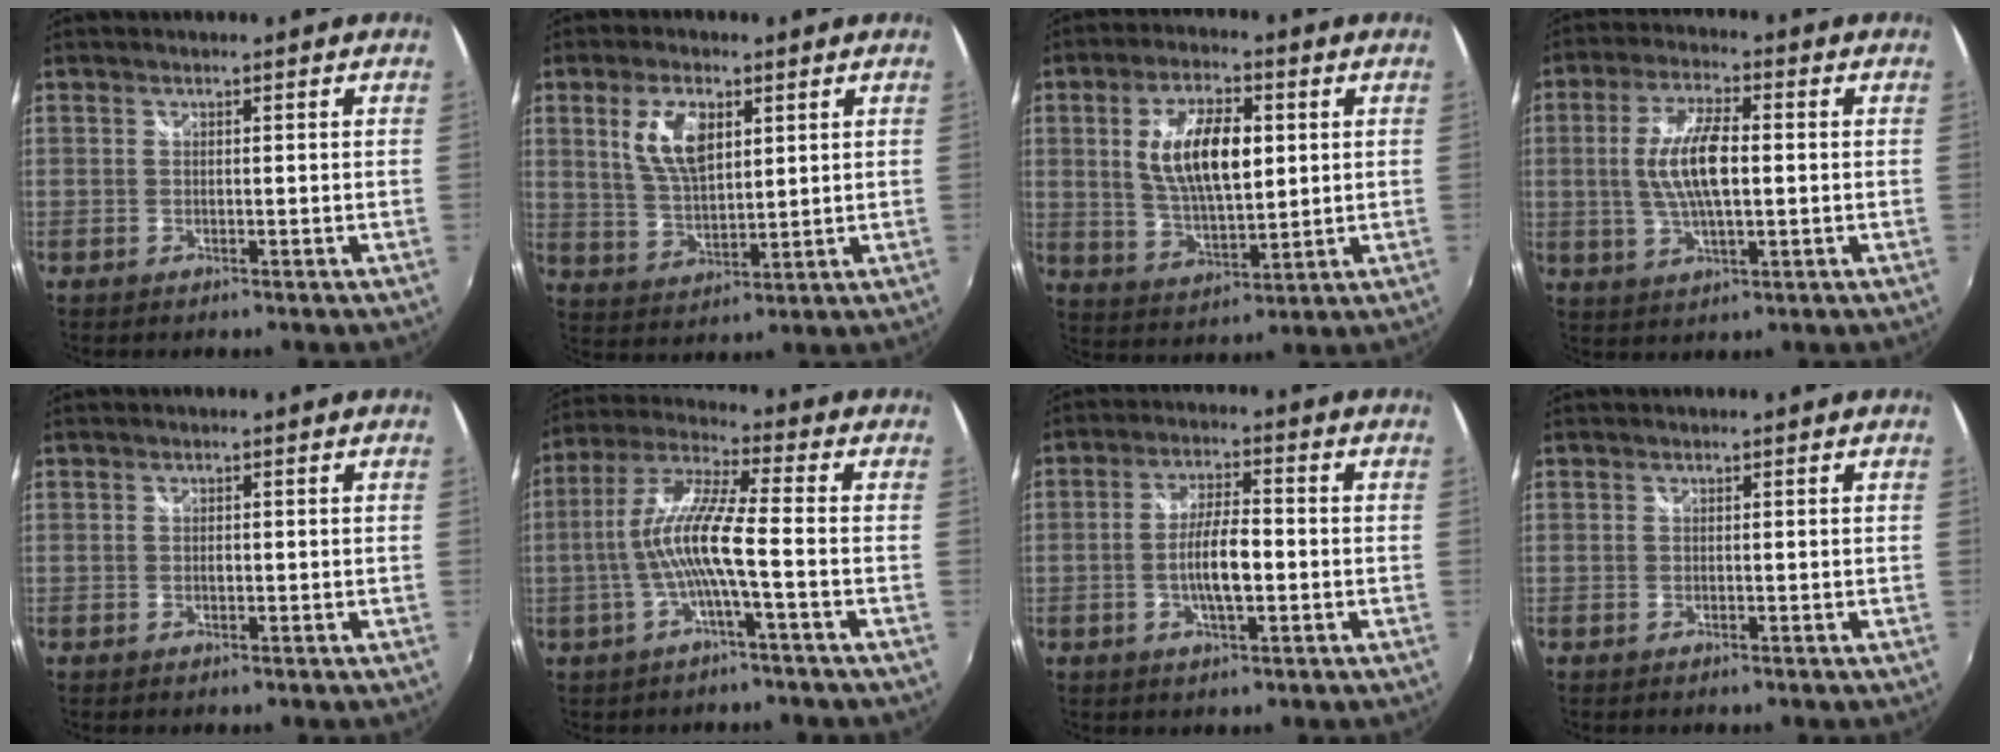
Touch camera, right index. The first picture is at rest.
{"total": 9.0, "force": [3.5, 4.3, 7.0], "torque": [-0.137, 0.006, 0.073]}
{"total": 12.6, "force": [2.4, 5.4, 11.1], "torque": [-0.205, 0.004, 0.050]}
{"total": 10.1, "force": [0.2, 3.5, 9.5], "torque": [-0.187, 0.004, 0.006]}
{"total": 0.8, "force": [-0.1, 0.6, 0.5], "torque": [-0.008, 0.000, -0.002]}
{"total": 10.2, "force": [-2.5, 0.3, 9.9], "torque": [-0.203, 0.006, -0.044]}
{"total": 7.3, "force": [-1.6, 2.1, 6.8], "torque": [-0.129, 0.002, -0.027]}
{"total": 0.0}